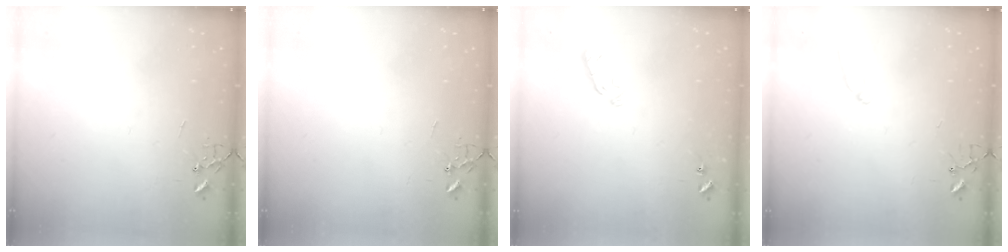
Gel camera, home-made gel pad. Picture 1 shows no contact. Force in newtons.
{"total": 0.0}
{"total": 4.1, "press": 4.0, "slide": 0.7}
{"total": 5.7, "press": 5.7, "slide": 0.6}